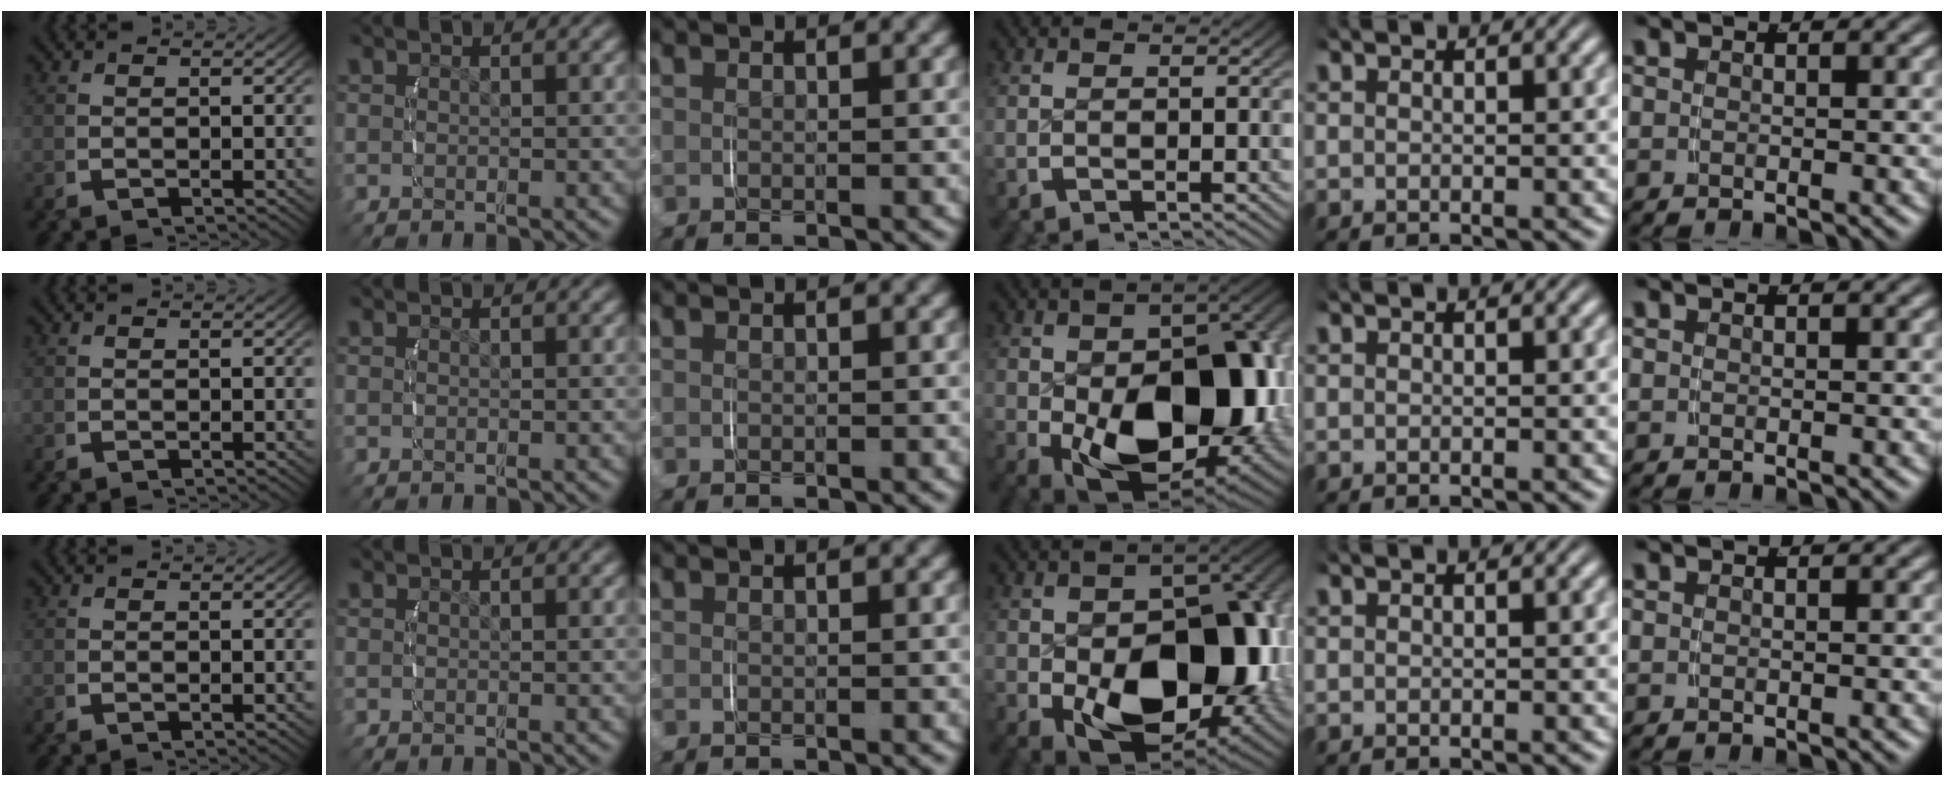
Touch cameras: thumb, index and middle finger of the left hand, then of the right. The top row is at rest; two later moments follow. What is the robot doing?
{"motion": "grasp_and_lifting", "object": "velcro strap"}